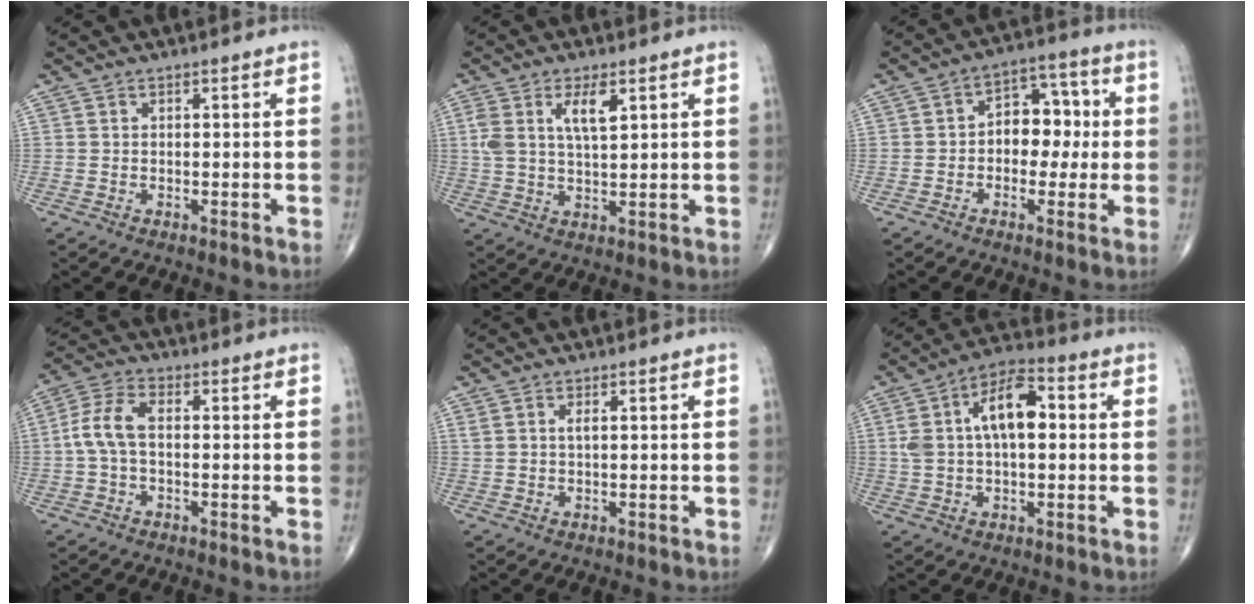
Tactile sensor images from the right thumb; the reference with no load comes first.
{"total": 6.6, "force": [2.7, 2.5, 5.5], "torque": [-0.106, -0.008, 0.055]}
{"total": 9.1, "force": [-0.1, 6.4, 6.4], "torque": [-0.048, 0.031, -0.013]}
{"total": 6.8, "force": [-0.2, 3.7, 5.7], "torque": [-0.127, 0.024, -0.010]}
{"total": 1.4, "force": [0.6, 0.4, 1.2], "torque": [-0.027, 0.007, 0.013]}
{"total": 12.7, "force": [2.1, 6.4, 10.8], "torque": [-0.192, 0.027, 0.030]}